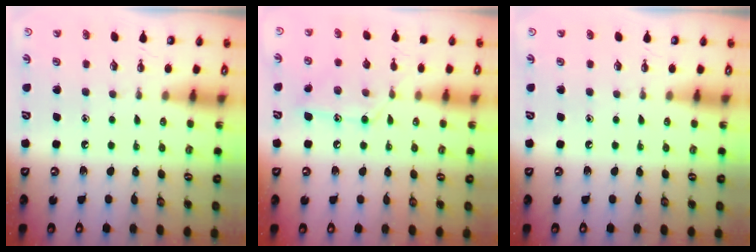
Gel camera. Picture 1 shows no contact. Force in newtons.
{"total": 12.8, "press": 12.7, "slide": 0.7}
{"total": 0.0}